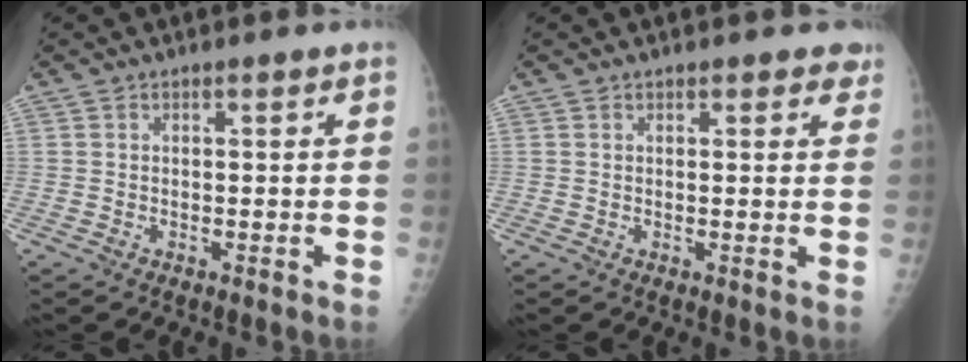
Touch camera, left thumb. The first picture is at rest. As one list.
[{"total": 2.8, "force": [2.1, 1.4, 1.3], "torque": [0.013, -0.005, 0.017]}]